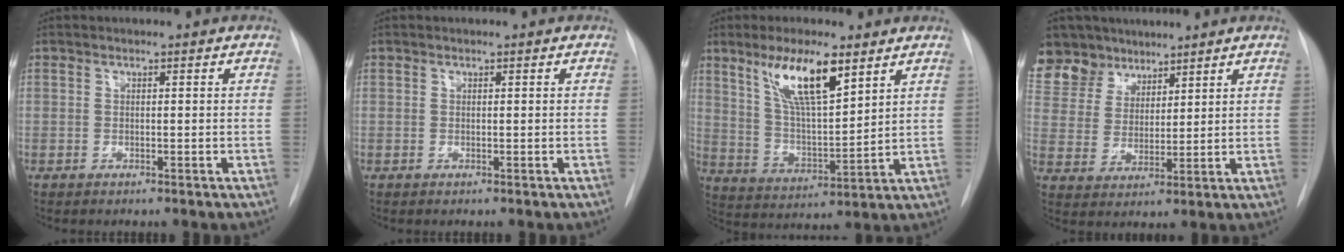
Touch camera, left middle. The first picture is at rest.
{"total": 0.0}
{"total": 11.6, "force": [6.8, 2.2, 9.1], "torque": [-0.173, 0.000, 0.130]}
{"total": 13.7, "force": [10.5, 8.2, 2.9], "torque": [-0.075, 0.034, 0.208]}